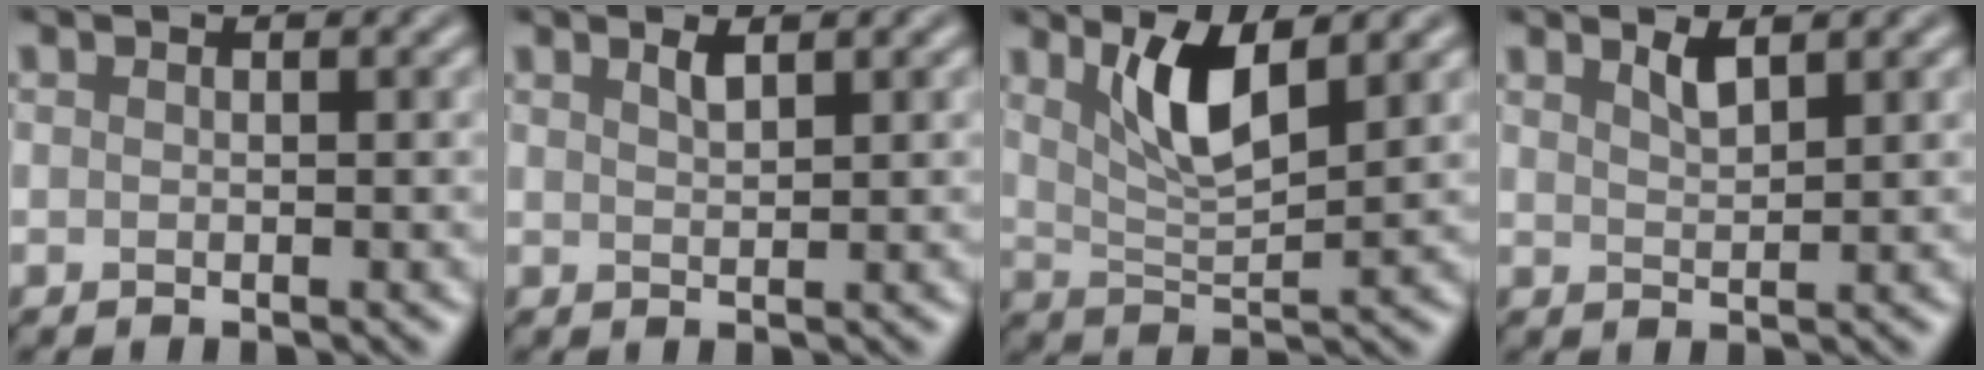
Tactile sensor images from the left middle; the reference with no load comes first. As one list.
[{"total": 1.3, "force": [1.0, 0.3, 0.8], "torque": [-0.012, 0.002, 0.016]}, {"total": 4.7, "force": [2.4, 1.3, 3.8], "torque": [-0.079, -0.005, 0.047]}, {"total": 1.7, "force": [1.3, 0.4, 1.0], "torque": [-0.018, 0.001, 0.023]}]